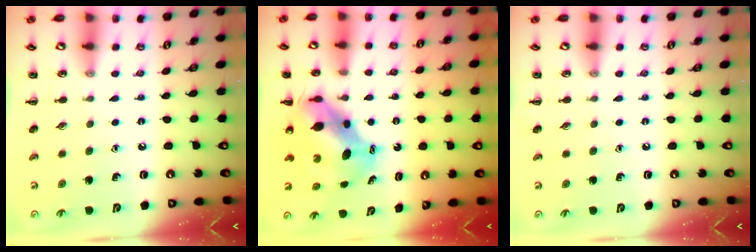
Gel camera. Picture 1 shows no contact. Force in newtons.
{"total": 8.1, "press": 7.9, "slide": 2.0}
{"total": 0.0}